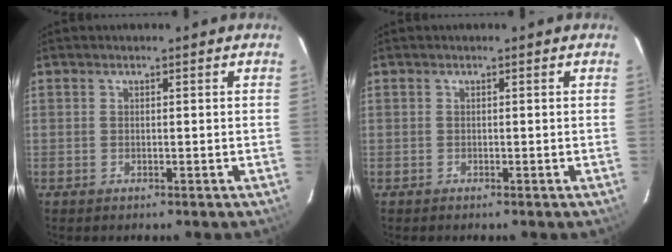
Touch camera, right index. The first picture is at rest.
{"total": 0.6, "force": [-0.3, 0.5, -0.2], "torque": [0.000, 0.002, -0.005]}